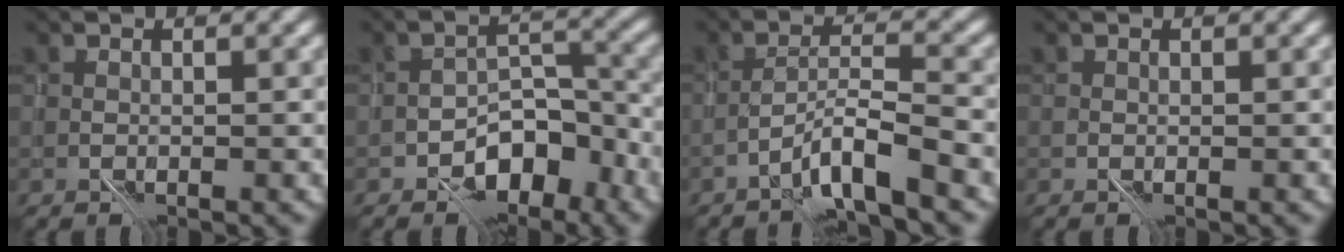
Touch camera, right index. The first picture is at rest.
{"total": 6.6, "force": [-4.2, 3.4, 3.8], "torque": [-0.030, 0.015, -0.071]}
{"total": 4.0, "force": [-2.9, -0.2, 2.8], "torque": [-0.046, 0.015, -0.061]}
{"total": 0.0}